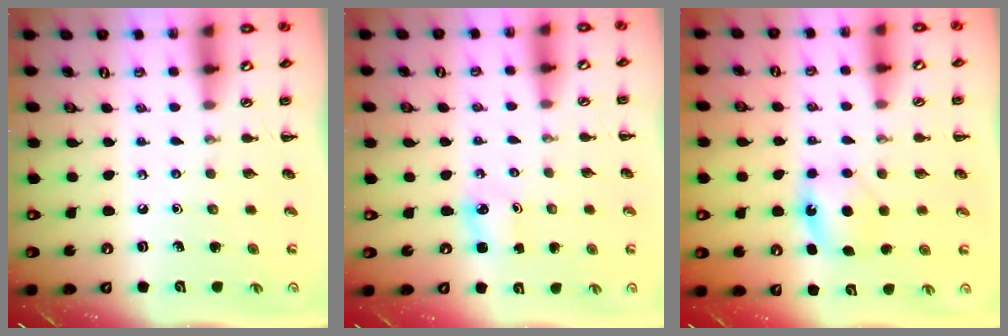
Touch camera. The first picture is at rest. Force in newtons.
{"total": 1.9, "press": 1.8, "slide": 0.3}
{"total": 5.7, "press": 5.4, "slide": 1.7}